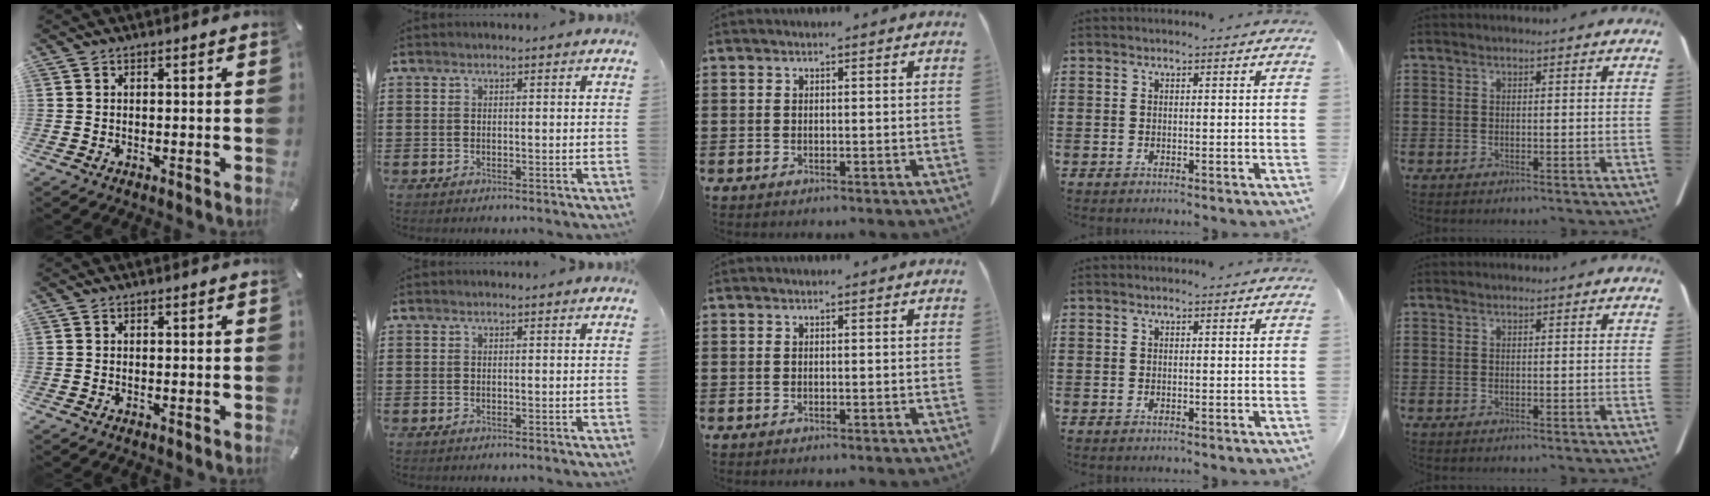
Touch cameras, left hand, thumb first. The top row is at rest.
{}